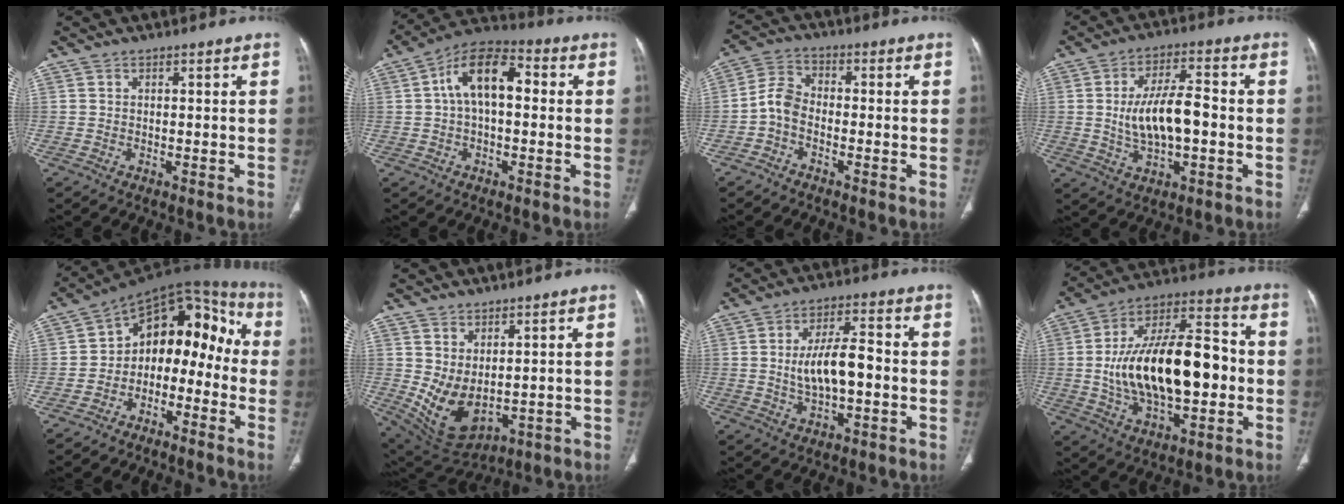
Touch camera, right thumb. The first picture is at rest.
{"total": 11.7, "force": [1.4, 6.3, 9.8], "torque": [-0.164, 0.036, 0.012]}
{"total": 5.0, "force": [-1.9, 3.2, 3.3], "torque": [-0.062, 0.022, -0.049]}
{"total": 11.7, "force": [-0.6, 5.2, 10.4], "torque": [-0.181, 0.017, -0.007]}
{"total": 15.0, "force": [-4.2, 10.3, 10.0], "torque": [-0.096, 0.100, -0.078]}
{"total": 9.2, "force": [1.0, 5.2, 7.5], "torque": [-0.129, -0.023, 0.051]}
{"total": 9.8, "force": [-0.5, 4.2, 8.8], "torque": [-0.154, 0.016, -0.009]}
{"total": 23.9, "force": [-1.3, 11.7, 20.8], "torque": [-0.347, 0.029, -0.015]}